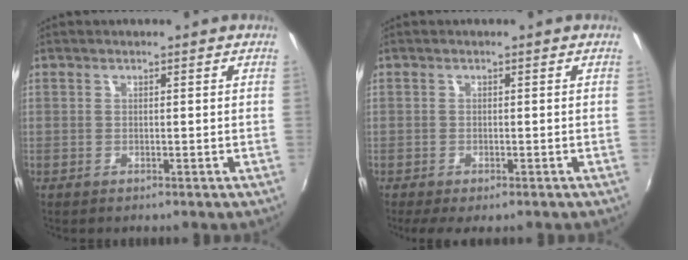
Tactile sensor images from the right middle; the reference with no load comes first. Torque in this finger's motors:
{"motor_torque": [1.04, -1.02, 0.12, 0.04]}